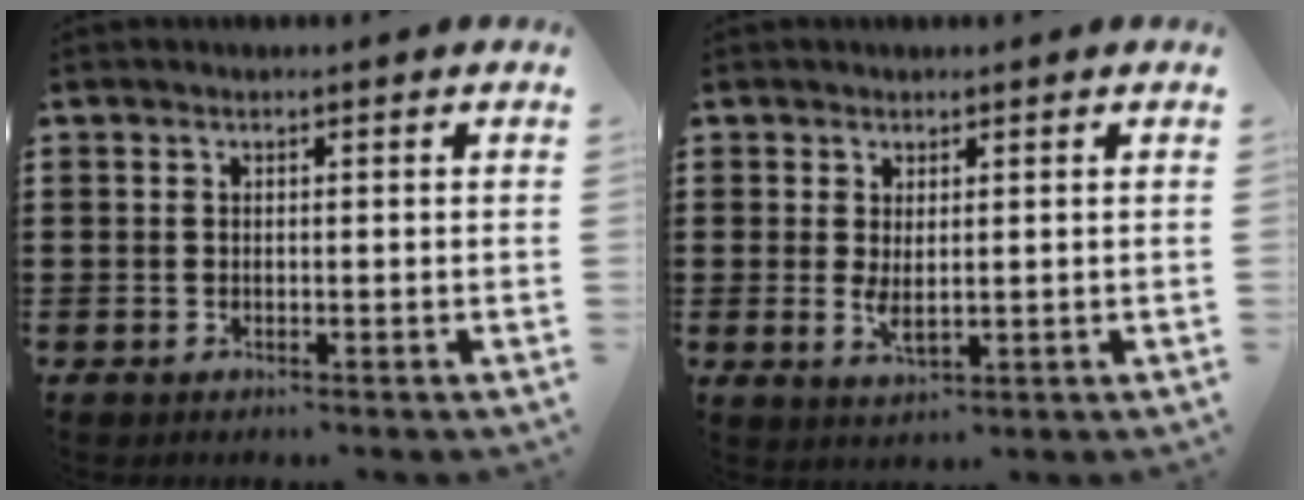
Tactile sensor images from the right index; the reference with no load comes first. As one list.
[{"total": 2.6, "force": [0.6, 1.0, 2.3], "torque": [-0.054, -0.003, 0.010]}]